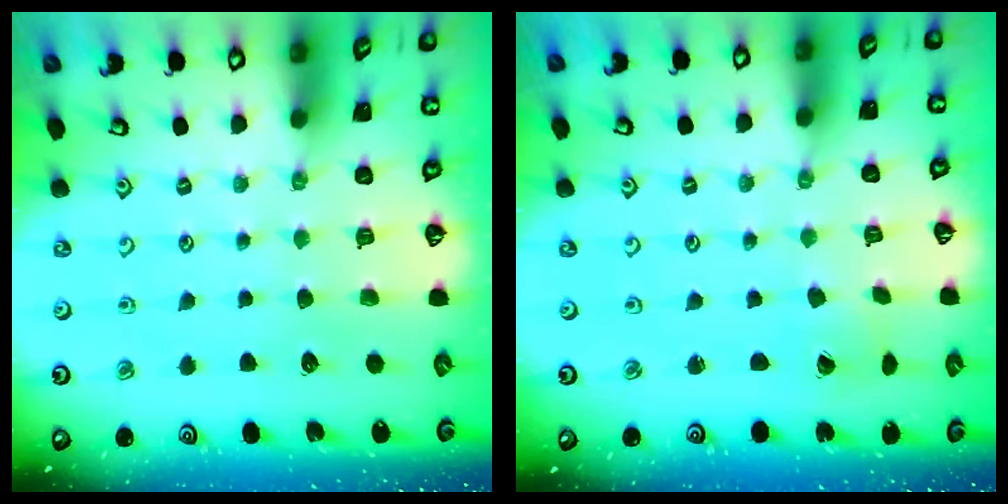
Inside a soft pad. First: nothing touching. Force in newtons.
{"total": 0.8, "press": 0.8, "slide": 0.1}